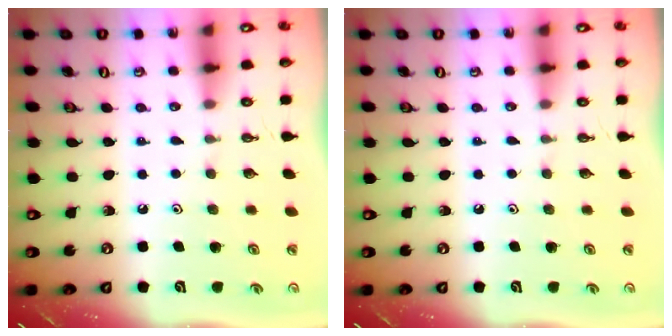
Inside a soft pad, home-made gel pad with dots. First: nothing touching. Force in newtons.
{"total": 0.0}